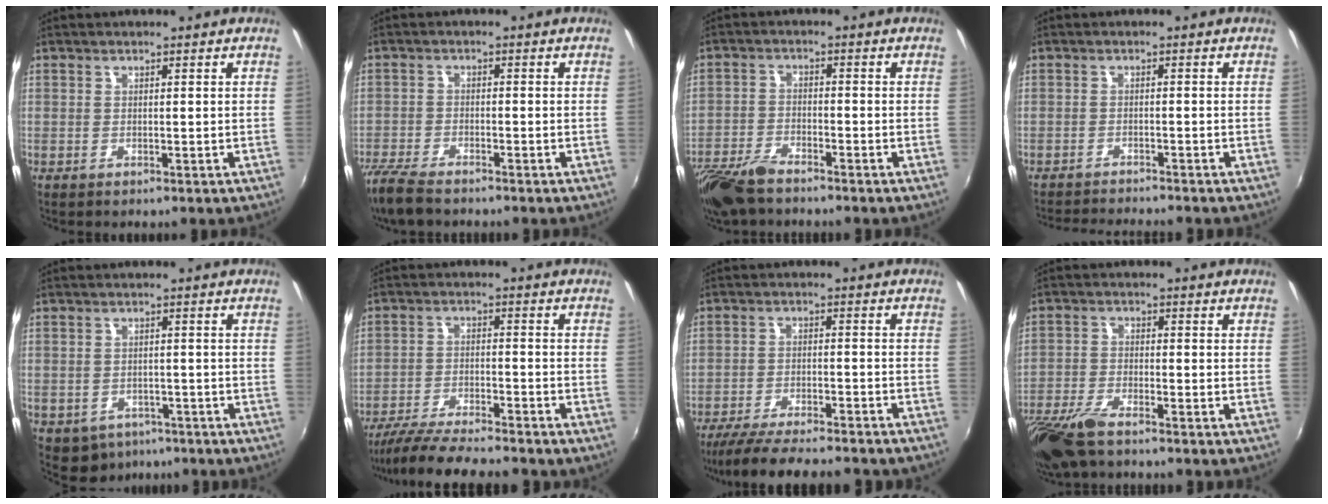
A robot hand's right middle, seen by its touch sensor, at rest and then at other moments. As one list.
[{"total": 8.0, "force": [-6.7, 2.0, 3.9], "torque": [-0.109, -0.031, -0.129]}, {"total": 9.4, "force": [-7.4, 2.9, 5.0], "torque": [-0.124, -0.025, -0.147]}, {"total": 7.0, "force": [-6.7, 0.0, 2.2], "torque": [-0.055, -0.014, -0.106]}, {"total": 6.6, "force": [-4.0, 4.7, 2.1], "torque": [-0.055, -0.009, -0.046]}, {"total": 14.1, "force": [-12.4, 1.6, 6.5], "torque": [-0.135, -0.026, -0.204]}, {"total": 18.8, "force": [-16.4, 3.0, 8.8], "torque": [-0.169, -0.031, -0.240]}, {"total": 10.3, "force": [-7.9, 2.6, 6.0], "torque": [-0.144, -0.034, -0.156]}]